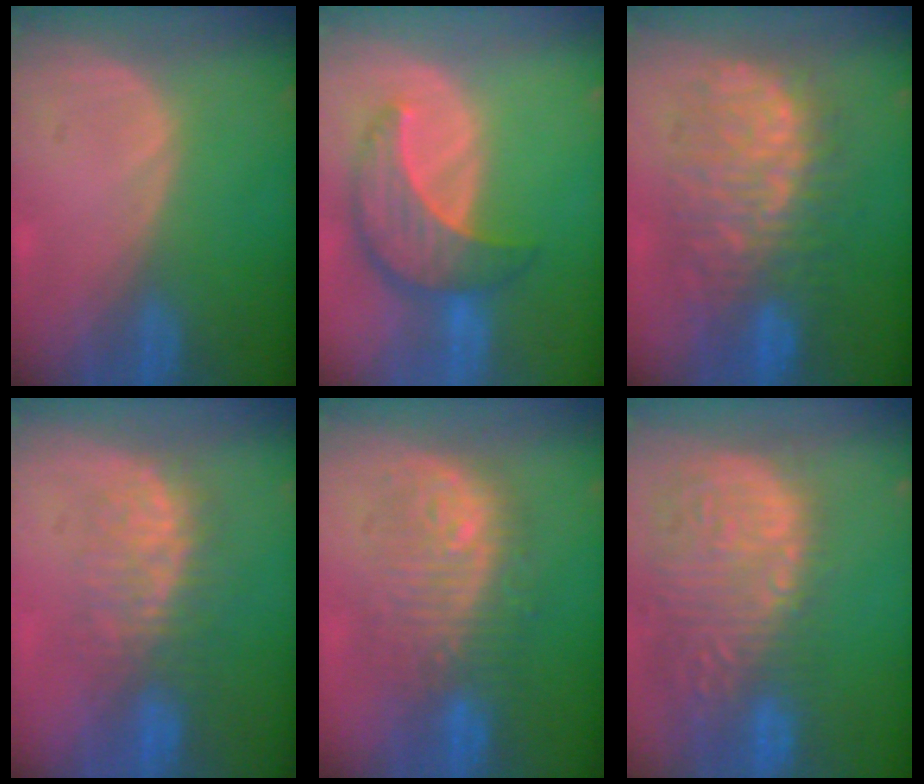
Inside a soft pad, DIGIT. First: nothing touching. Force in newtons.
{"total": 8.4, "press": 7.6, "slide": 3.6}
{"total": 11.6, "press": 11.5, "slide": 1.3}
{"total": 7.6, "press": 7.4, "slide": 1.9}
{"total": 9.7, "press": 9.6, "slide": 0.9}
{"total": 15.3, "press": 12.5, "slide": 8.8}